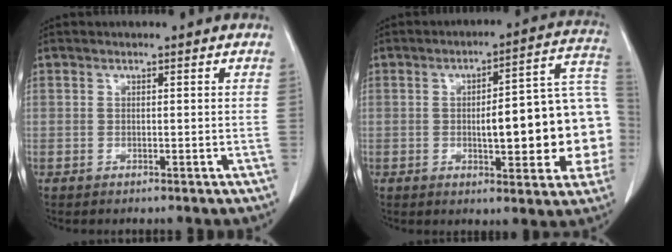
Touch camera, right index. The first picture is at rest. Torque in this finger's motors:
{"motor_torque": [1.79, -0.35, 0.48, 0.14]}